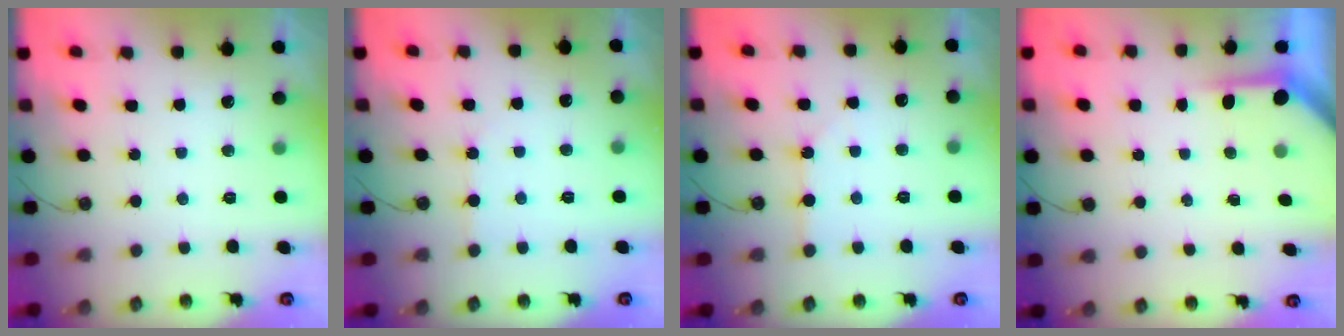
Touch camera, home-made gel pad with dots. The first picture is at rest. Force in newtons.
{"total": 2.3, "press": 2.3, "slide": 0.4}
{"total": 2.5, "press": 2.5, "slide": 0.3}
{"total": 3.6, "press": 3.6, "slide": 0.4}